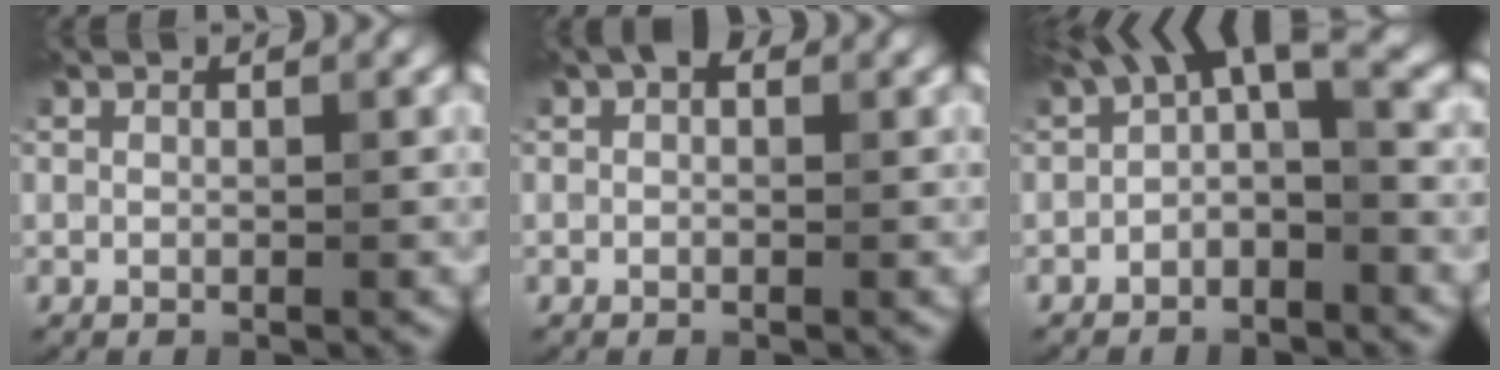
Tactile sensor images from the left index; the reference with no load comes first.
{"total": 1.0, "force": [0.4, 0.6, 0.7], "torque": [-0.010, 0.005, -0.002]}
{"total": 4.5, "force": [-0.2, 2.0, 4.0], "torque": [-0.046, 0.027, -0.020]}